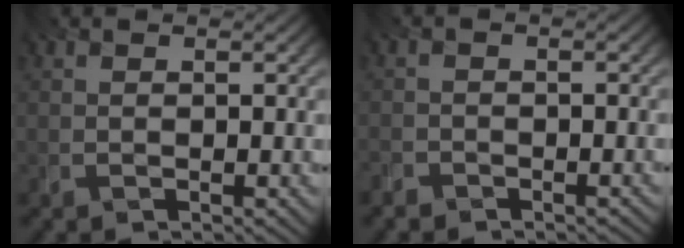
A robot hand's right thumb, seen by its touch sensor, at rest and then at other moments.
{"total": 2.1, "force": [-1.9, 0.8, 0.1], "torque": [0.001, -0.007, -0.041]}